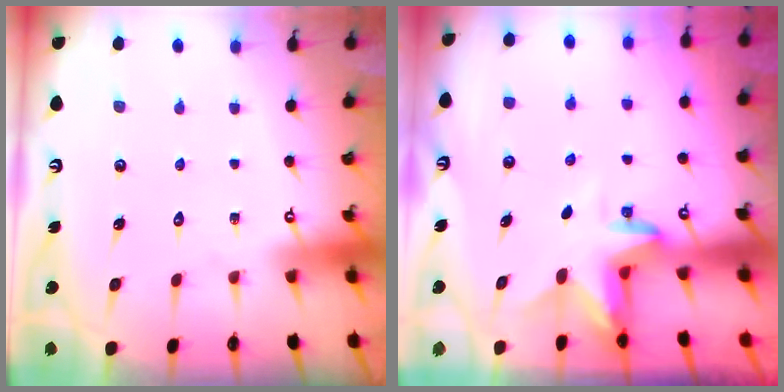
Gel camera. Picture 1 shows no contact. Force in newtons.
{"total": 3.3, "press": 3.3, "slide": 0.1}